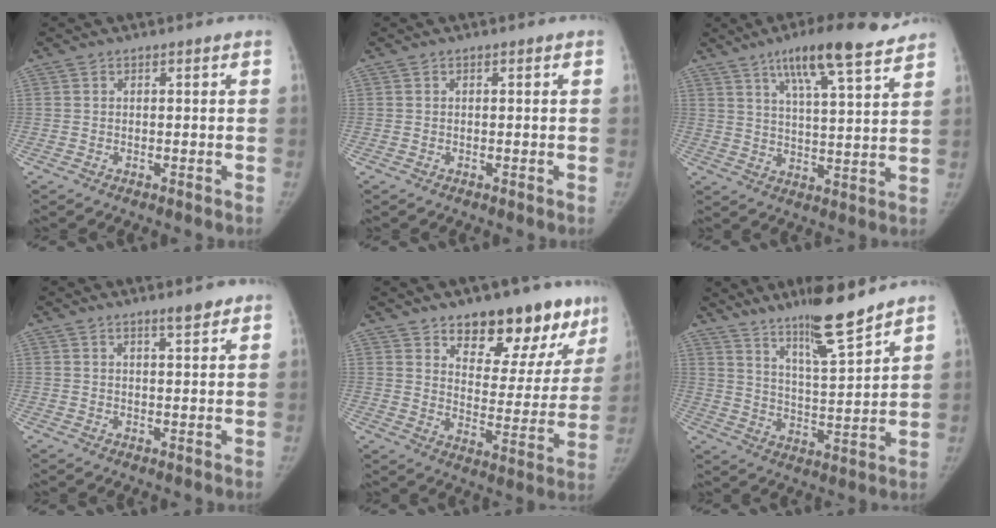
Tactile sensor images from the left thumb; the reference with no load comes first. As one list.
[{"total": 0.0}, {"total": 14.7, "force": [10.1, 2.7, 10.3], "torque": [-0.147, -0.039, 0.161]}, {"total": 3.0, "force": [2.2, 0.6, 1.9], "torque": [-0.020, -0.015, 0.033]}, {"total": 19.2, "force": [13.3, 9.3, 10.2], "torque": [-0.073, -0.080, 0.186]}, {"total": 11.8, "force": [9.5, 0.9, 7.0], "torque": [-0.111, -0.070, 0.167]}]